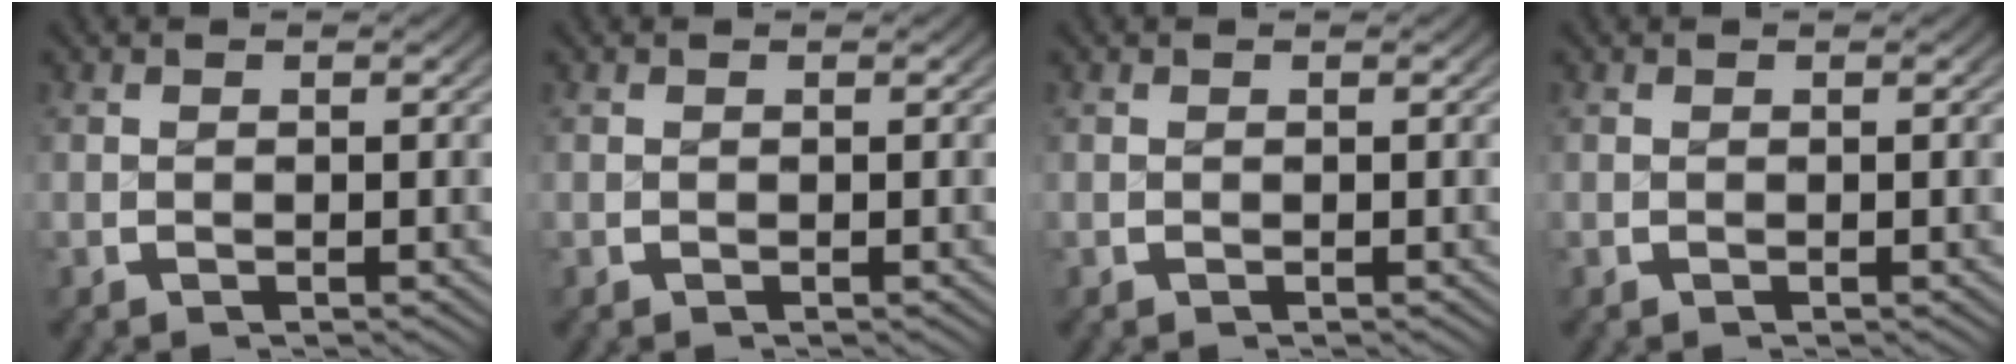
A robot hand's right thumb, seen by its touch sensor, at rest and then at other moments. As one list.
[{"total": 0.0}, {"total": 0.0}, {"total": 0.0}]